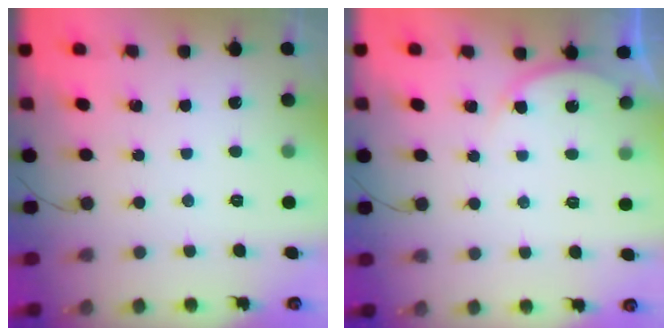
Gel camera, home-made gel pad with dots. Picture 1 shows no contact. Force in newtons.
{"total": 2.9, "press": 2.9, "slide": 0.5}